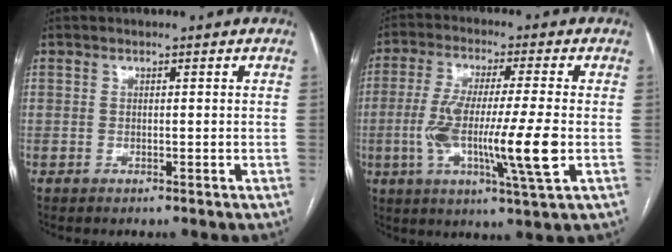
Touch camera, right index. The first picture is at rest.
{"total": 13.7, "force": [-2.4, 0.5, 13.5], "torque": [-0.256, -0.011, -0.048]}